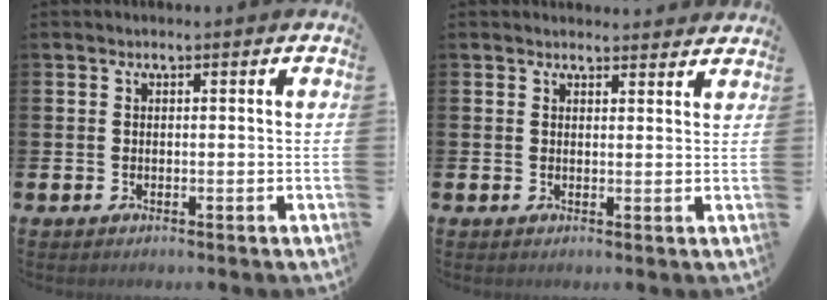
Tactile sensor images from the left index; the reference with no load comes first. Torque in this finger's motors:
{"motor_torque": [0.83, -1.07, 0.29, 0.00]}